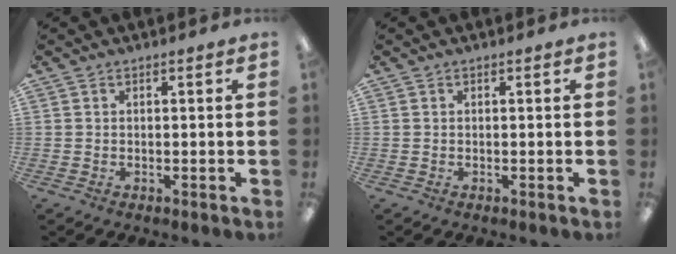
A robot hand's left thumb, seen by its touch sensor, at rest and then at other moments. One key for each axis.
{"total": 0.0}